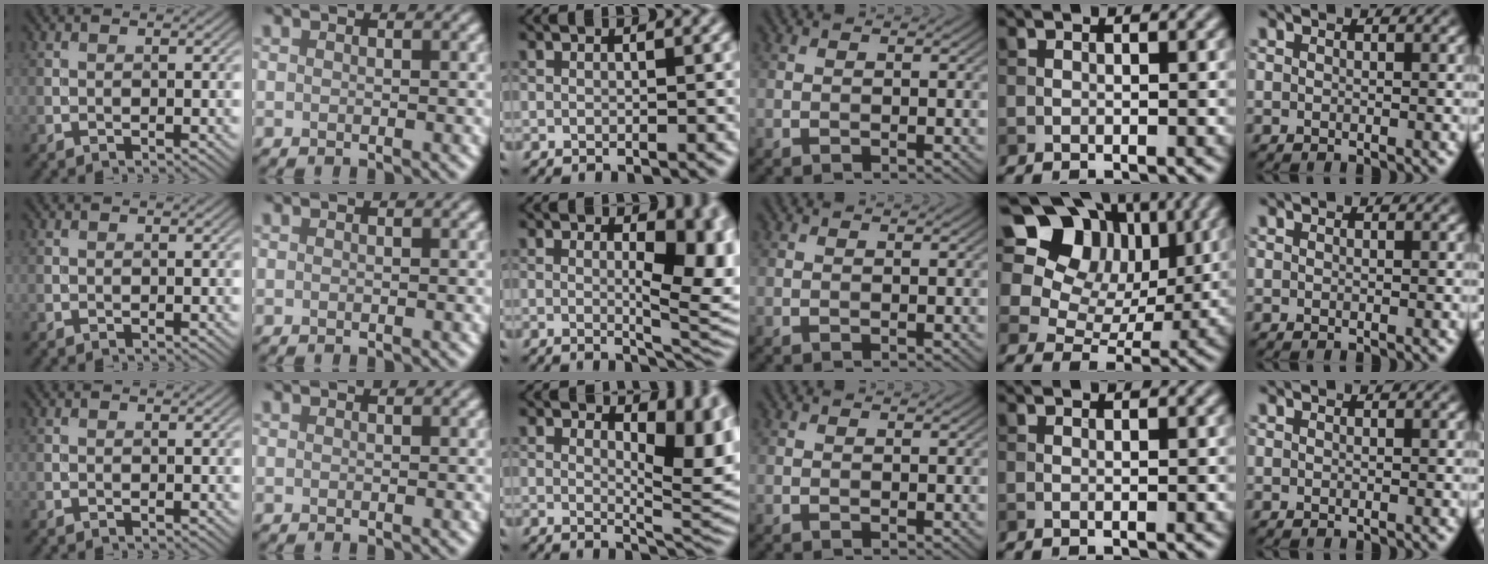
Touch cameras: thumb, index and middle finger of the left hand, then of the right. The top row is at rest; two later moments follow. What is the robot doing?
{"motion": "screw", "object": "dispenser bottle"}